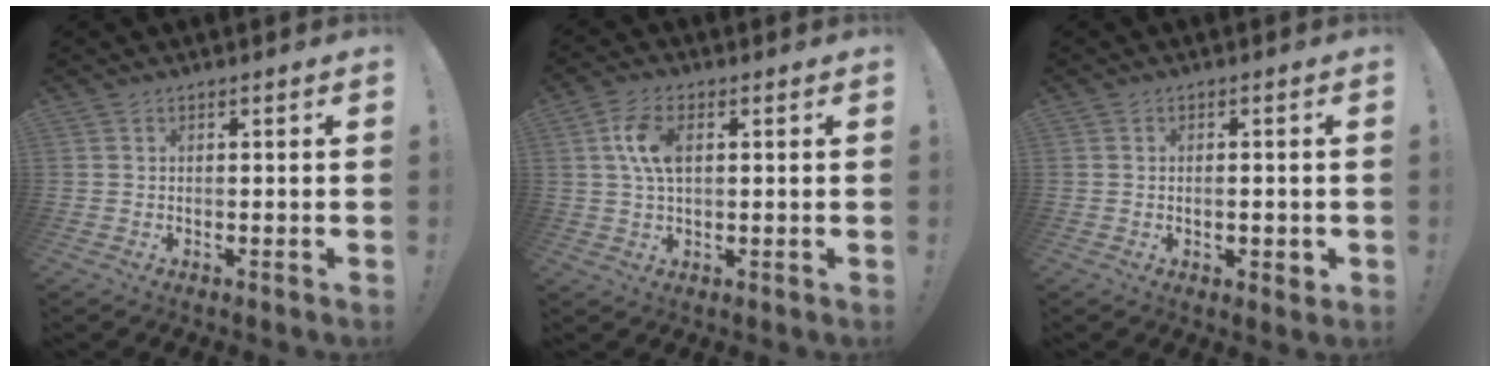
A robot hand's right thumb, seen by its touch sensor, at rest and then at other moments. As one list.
[{"total": 8.2, "force": [1.7, 4.4, 6.7], "torque": [-0.141, 0.007, 0.030]}, {"total": 2.9, "force": [-0.6, 1.3, 2.6], "torque": [-0.033, 0.000, -0.011]}]